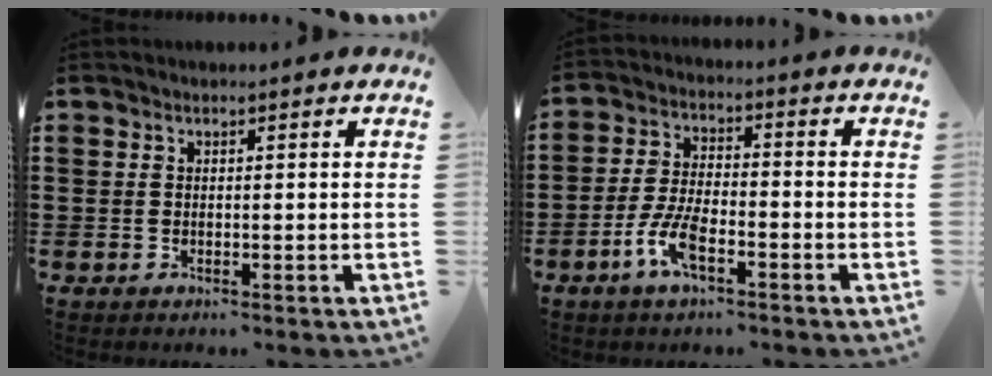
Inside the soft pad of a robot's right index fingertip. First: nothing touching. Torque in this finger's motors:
{"motor_torque": [0.73, 0.39, 0.53, 0.07]}